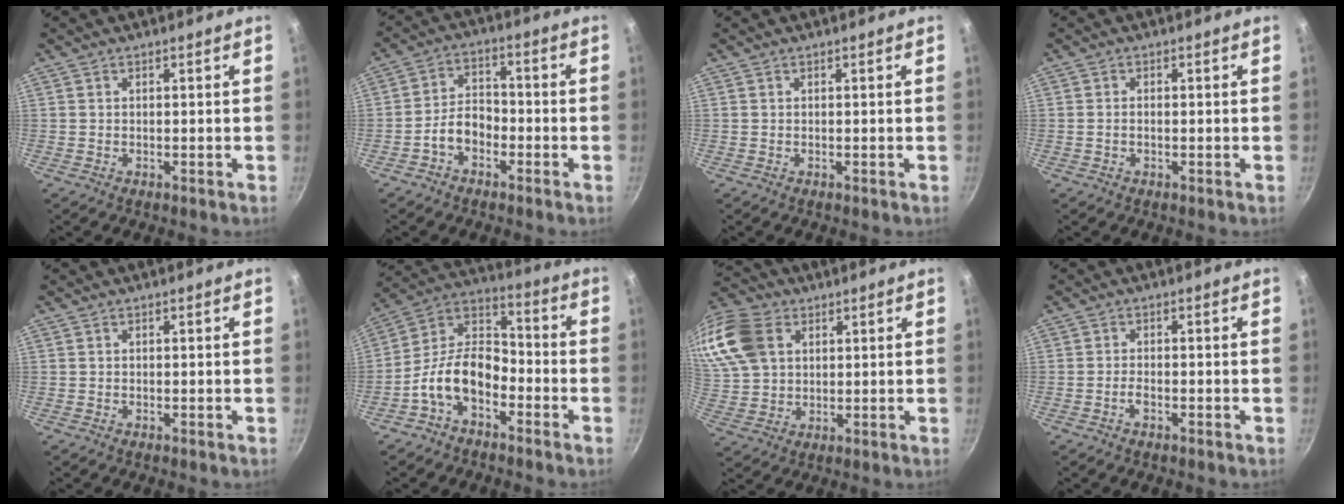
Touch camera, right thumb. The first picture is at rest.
{"total": 6.1, "force": [-2.8, 4.0, 3.6], "torque": [-0.045, 0.038, -0.058]}
{"total": 0.0}
{"total": 1.0, "force": [-0.2, 0.6, 0.8], "torque": [-0.017, 0.005, -0.005]}
{"total": 0.0}
{"total": 12.9, "force": [-5.6, 7.8, 8.6], "torque": [-0.137, 0.068, -0.130]}
{"total": 20.2, "force": [7.3, 14.9, 11.6], "torque": [-0.266, 0.020, 0.140]}
{"total": 1.8, "force": [-0.9, 0.7, 1.3], "torque": [-0.030, 0.011, -0.021]}